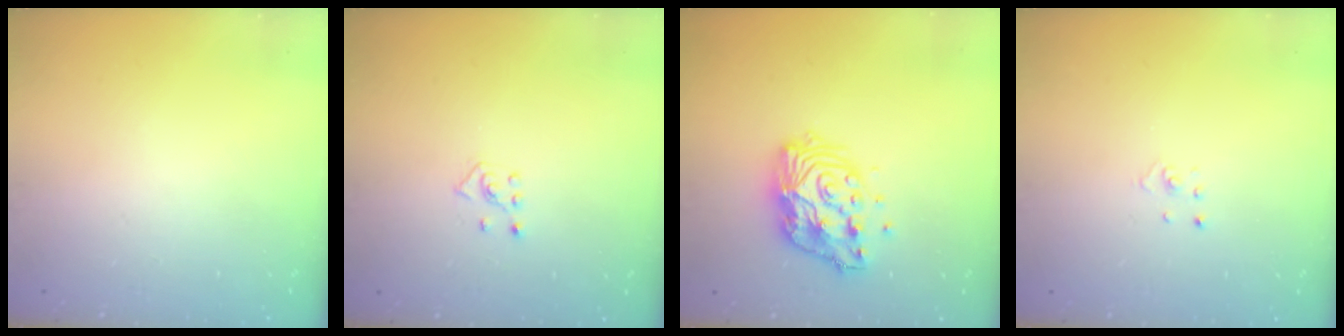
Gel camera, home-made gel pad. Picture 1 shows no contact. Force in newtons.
{"total": 4.2, "press": 4.1, "slide": 0.7}
{"total": 12.4, "press": 12.3, "slide": 1.1}
{"total": 1.1, "press": 1.1, "slide": 0.1}